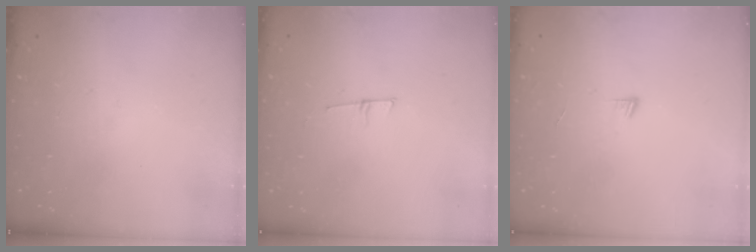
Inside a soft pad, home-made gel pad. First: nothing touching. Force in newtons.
{"total": 5.3, "press": 4.5, "slide": 2.9}
{"total": 4.0, "press": 3.9, "slide": 0.4}